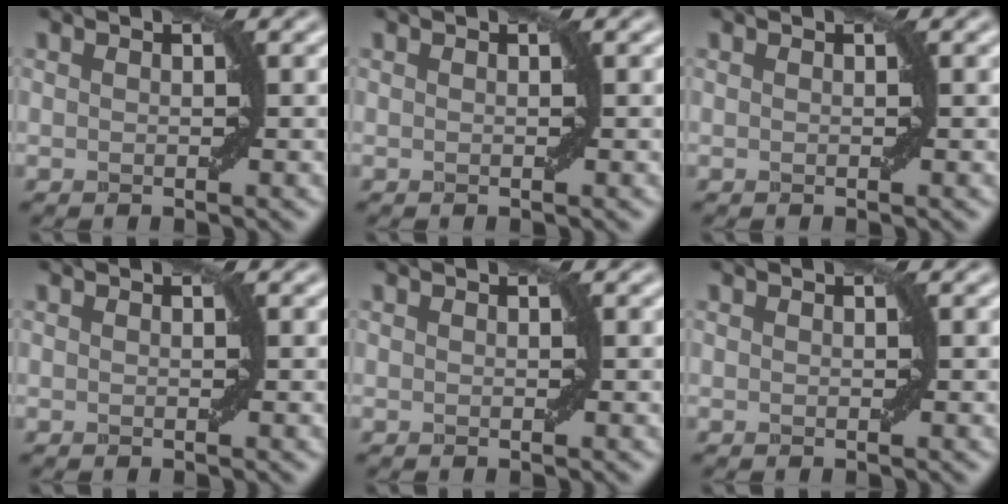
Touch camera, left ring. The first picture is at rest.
{"total": 0.0}
{"total": 0.0}
{"total": 0.0}
{"total": 0.0}
{"total": 0.0}